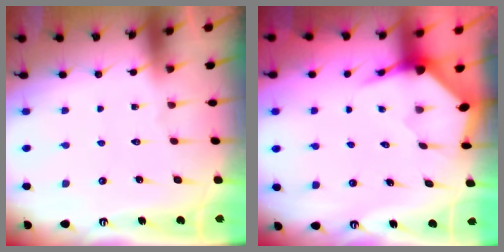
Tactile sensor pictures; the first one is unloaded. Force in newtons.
{"total": 3.6, "press": 3.5, "slide": 0.4}